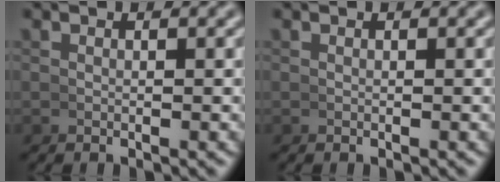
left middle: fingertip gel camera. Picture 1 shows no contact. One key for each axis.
{"total": 0.0}